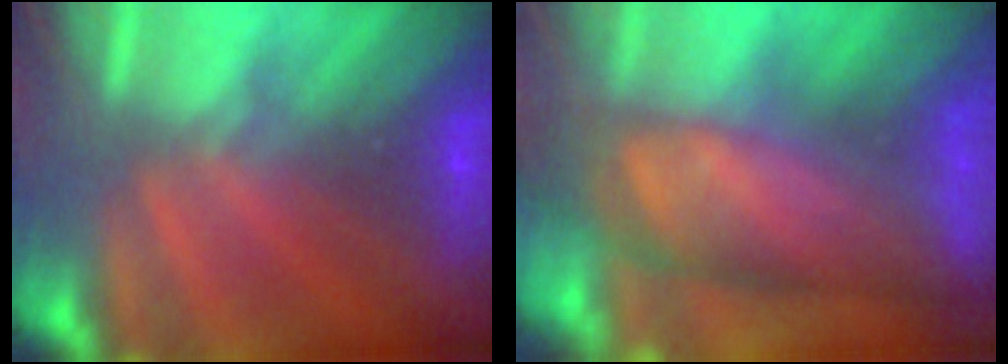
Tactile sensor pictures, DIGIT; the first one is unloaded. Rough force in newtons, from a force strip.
{"total": 11.2}